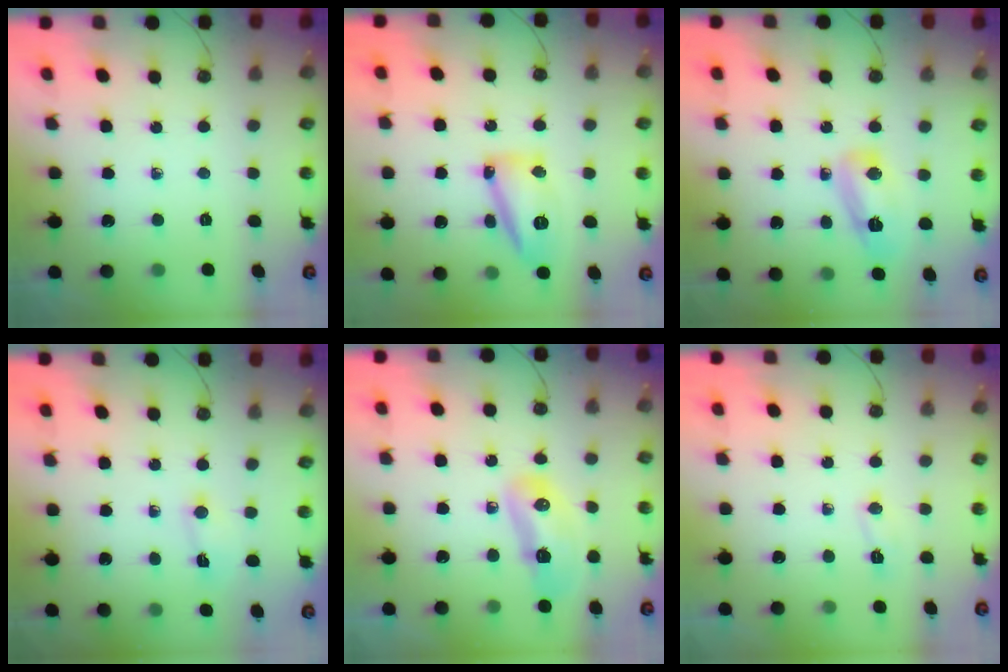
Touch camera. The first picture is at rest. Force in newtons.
{"total": 14.1, "press": 14.1, "slide": 1.1}
{"total": 14.6, "press": 9.6, "slide": 11.0}
{"total": 2.0, "press": 2.0, "slide": 0.3}
{"total": 9.3, "press": 9.2, "slide": 1.8}
{"total": 14.3, "press": 4.9, "slide": 13.4}